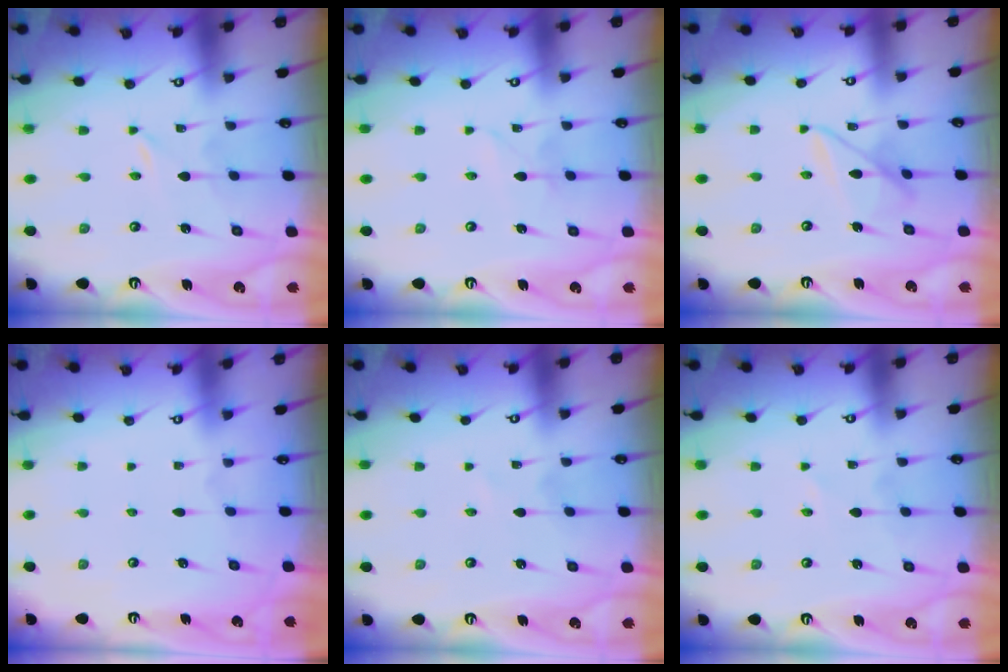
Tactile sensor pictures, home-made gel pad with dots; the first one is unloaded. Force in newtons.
{"total": 1.6, "press": 1.6, "slide": 0.1}
{"total": 8.9, "press": 8.9, "slide": 0.6}
{"total": 0.0}
{"total": 0.0}
{"total": 0.9, "press": 0.9, "slide": 0.2}